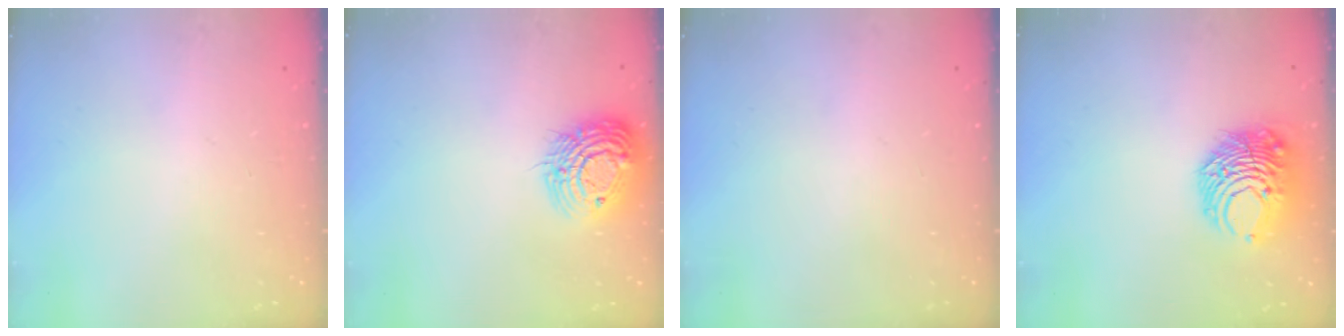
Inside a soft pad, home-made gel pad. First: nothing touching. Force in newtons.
{"total": 14.5, "press": 14.4, "slide": 1.4}
{"total": 0.0}
{"total": 10.4, "press": 10.4, "slide": 0.6}